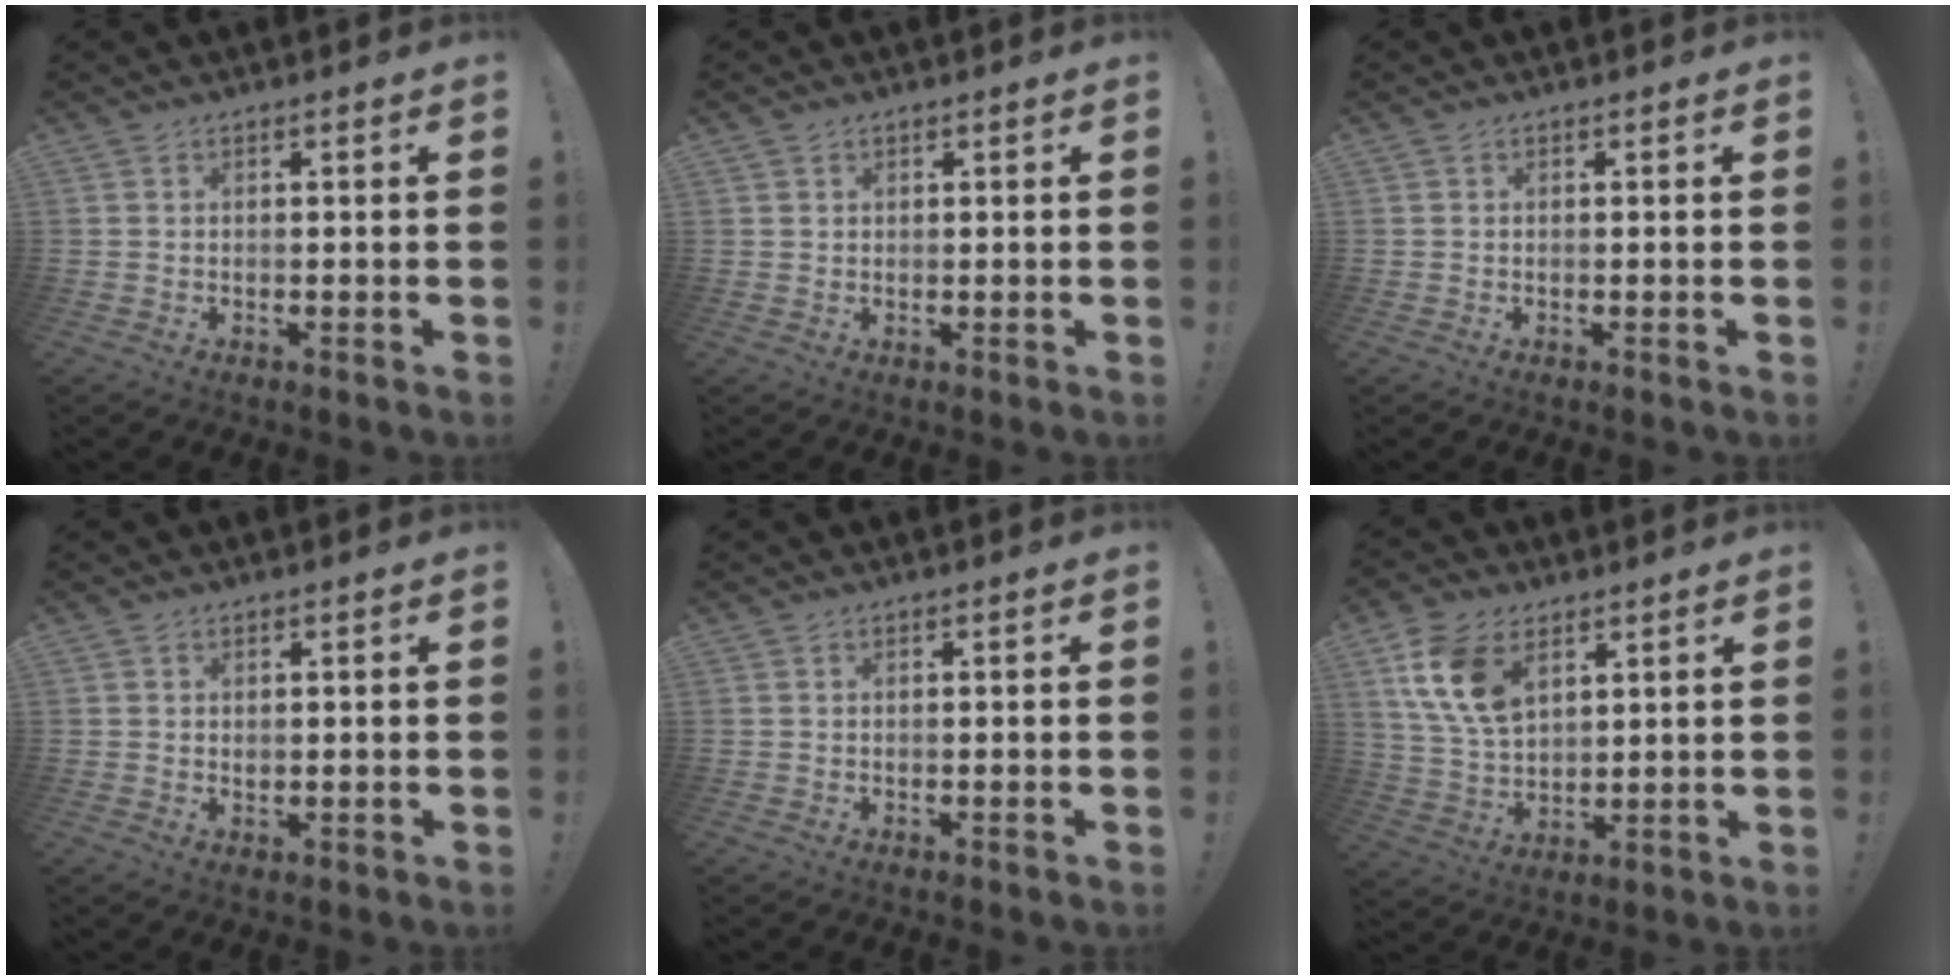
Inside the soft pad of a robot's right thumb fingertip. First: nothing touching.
{"total": 0.9, "force": [0.6, 0.7, 0.0], "torque": [0.003, 0.000, 0.011]}
{"total": 0.0}
{"total": 0.8, "force": [0.3, 0.8, 0.1], "torque": [-0.003, 0.002, 0.006]}
{"total": 0.0}
{"total": 14.2, "force": [6.7, 9.2, 8.5], "torque": [-0.165, -0.015, 0.131]}